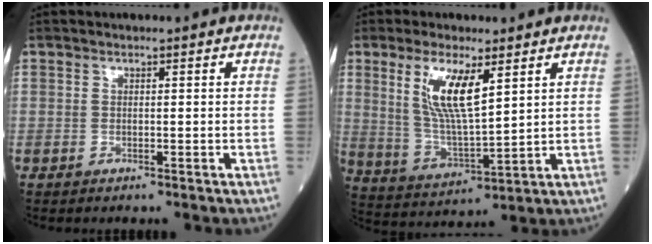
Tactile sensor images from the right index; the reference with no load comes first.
{"total": 10.0, "force": [4.2, 2.0, 8.8], "torque": [-0.182, -0.009, 0.088]}